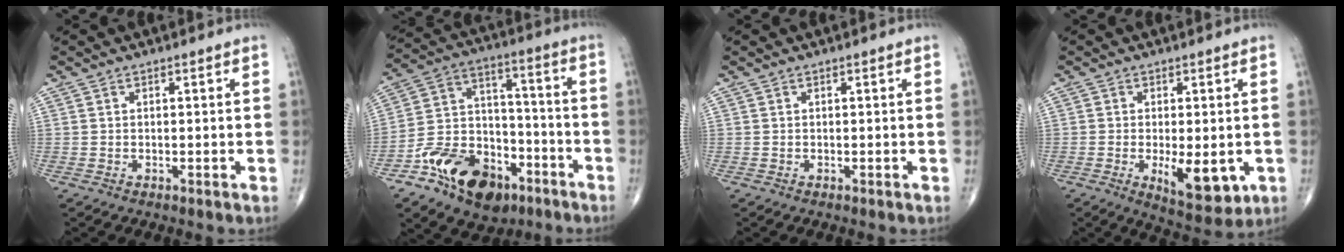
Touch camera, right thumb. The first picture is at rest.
{"total": 19.0, "force": [-10.7, 11.6, 10.5], "torque": [-0.144, 0.081, -0.180]}
{"total": 0.0}
{"total": 9.2, "force": [-2.2, 4.0, 8.0], "torque": [-0.104, -0.018, -0.024]}